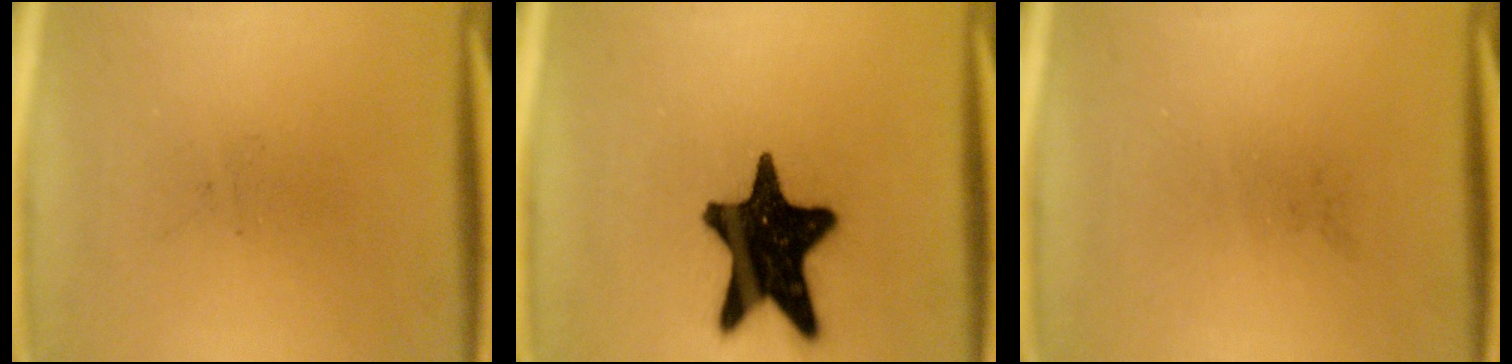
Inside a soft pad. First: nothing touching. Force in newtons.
{"total": 19.1}
{"total": 0.0}